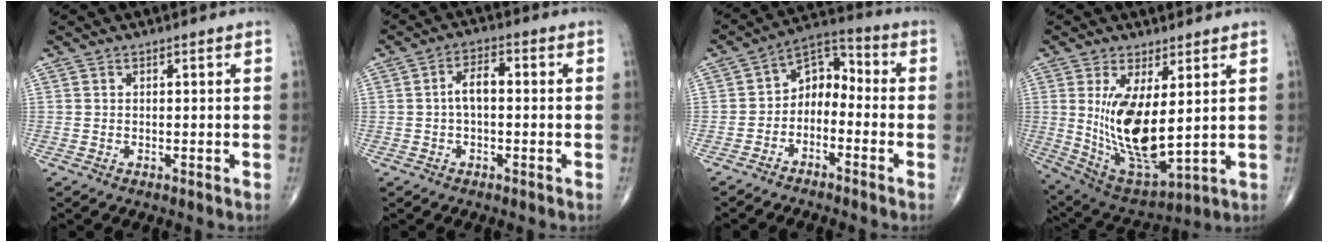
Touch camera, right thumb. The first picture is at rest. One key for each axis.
{"total": 4.4, "fx": -0.2, "fy": 2.2, "fz": 3.8, "tx": -0.066, "ty": 0.018, "tz": -0.009}
{"total": 7.9, "fx": -2.7, "fy": 5.5, "fz": 5.0, "tx": -0.055, "ty": 0.056, "tz": -0.064}
{"total": 15.7, "fx": 2.2, "fy": 6.6, "fz": 14.1, "tx": -0.253, "ty": -0.031, "tz": 0.066}